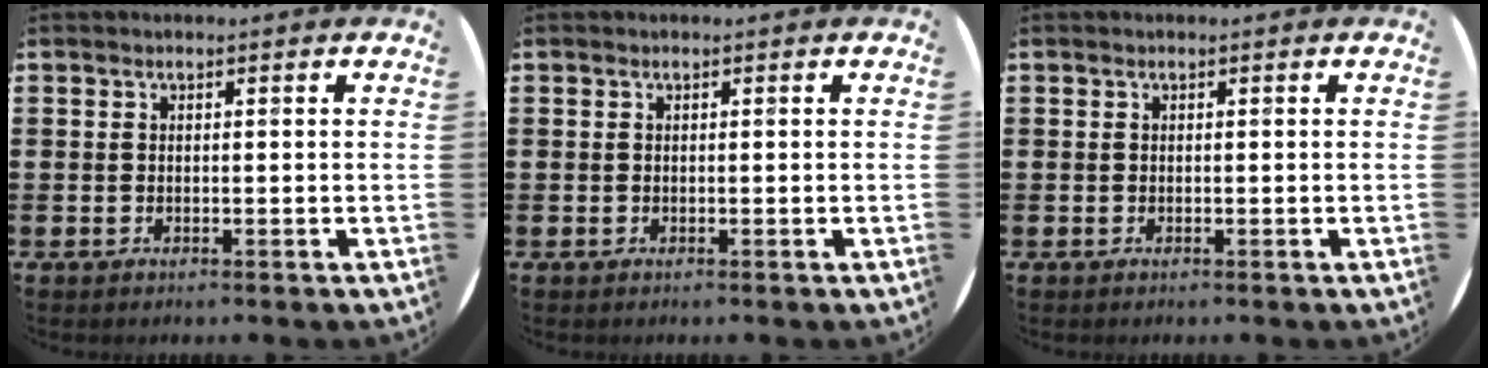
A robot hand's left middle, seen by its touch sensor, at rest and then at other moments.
{"total": 0.0}
{"total": 0.0}